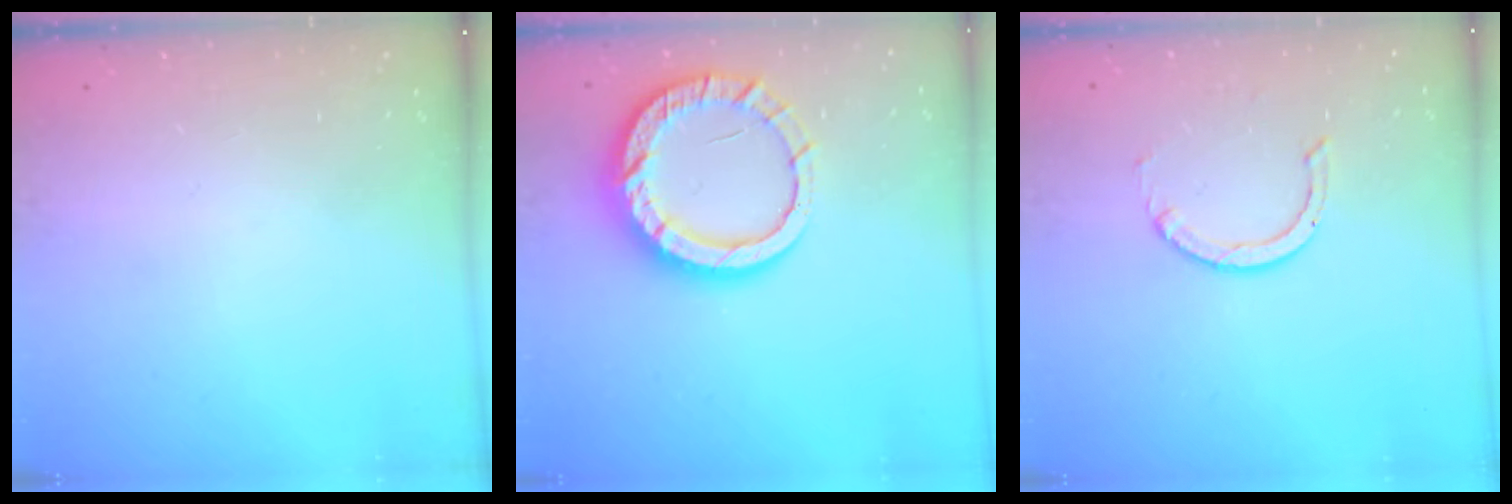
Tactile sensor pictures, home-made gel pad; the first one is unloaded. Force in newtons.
{"total": 15.1, "press": 15.0, "slide": 1.1}
{"total": 2.8, "press": 2.8, "slide": 0.2}